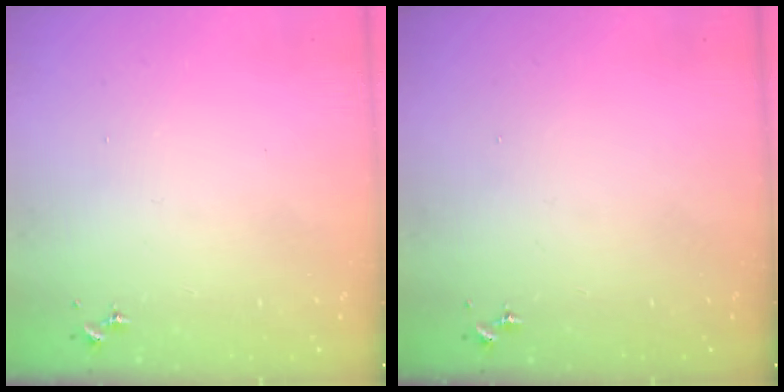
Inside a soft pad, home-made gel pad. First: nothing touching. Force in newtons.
{"total": 0.0}